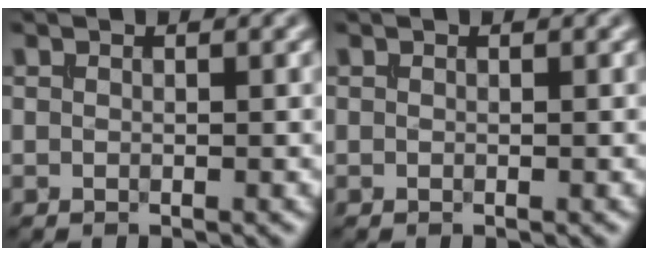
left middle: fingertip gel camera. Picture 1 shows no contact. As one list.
[{"total": 0.0}]